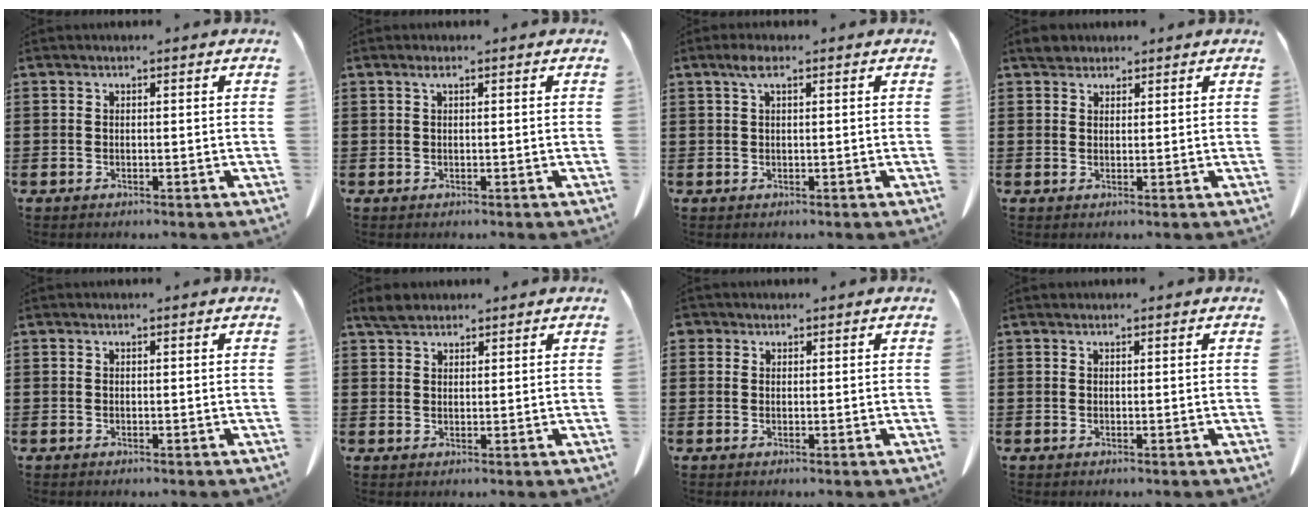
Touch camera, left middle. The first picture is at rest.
{"total": 0.8, "force": [0.3, 0.1, 0.8], "torque": [-0.016, 0.002, 0.005]}
{"total": 2.2, "force": [0.9, 0.6, 1.9], "torque": [-0.042, 0.007, 0.014]}
{"total": 2.2, "force": [1.9, 1.0, 0.3], "torque": [-0.013, 0.005, 0.038]}
{"total": 0.0}
{"total": 2.4, "force": [2.1, 0.9, 0.8], "torque": [-0.021, 0.006, 0.040]}
{"total": 1.1, "force": [0.7, 0.8, 0.1], "torque": [-0.006, 0.004, 0.013]}
{"total": 0.0}